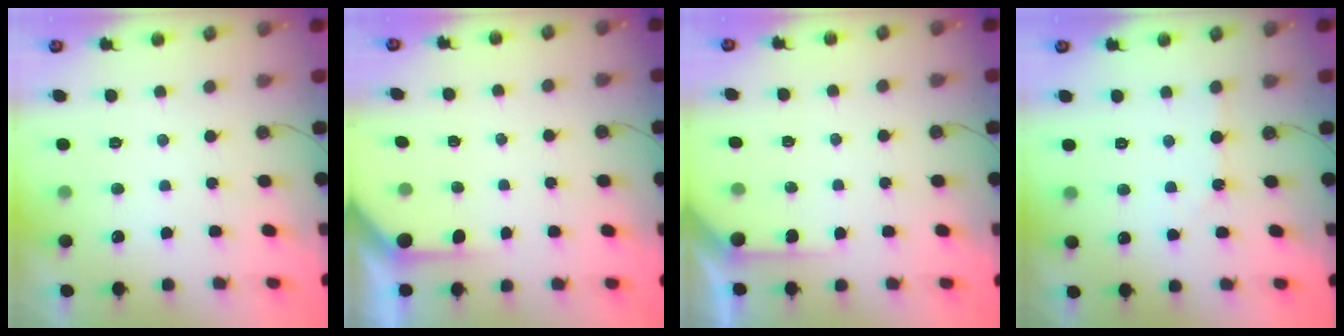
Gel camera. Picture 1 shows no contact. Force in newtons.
{"total": 2.5, "press": 2.5, "slide": 0.3}
{"total": 4.3, "press": 4.3, "slide": 0.2}
{"total": 2.7, "press": 2.7, "slide": 0.3}